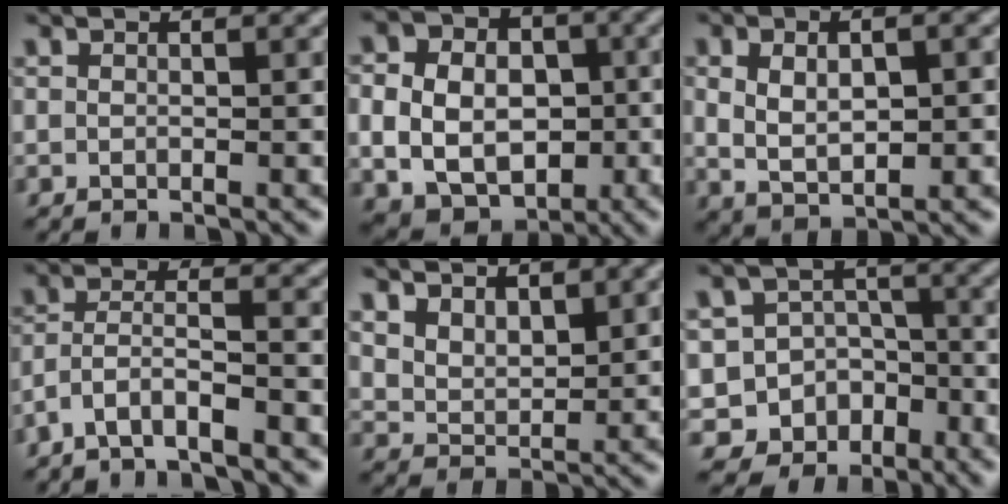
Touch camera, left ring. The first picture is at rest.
{"total": 12.3, "force": [-0.2, 10.3, 6.6], "torque": [-0.122, 0.016, -0.015]}
{"total": 4.7, "force": [0.4, 2.6, 3.9], "torque": [-0.080, -0.001, 0.017]}
{"total": 3.7, "force": [-2.8, 0.7, 2.3], "torque": [-0.048, 0.004, -0.062]}
{"total": 5.1, "force": [3.7, 2.6, 2.3], "torque": [-0.061, -0.002, 0.067]}
{"total": 8.7, "force": [-5.3, 6.6, 1.9], "torque": [-0.014, -0.012, -0.089]}